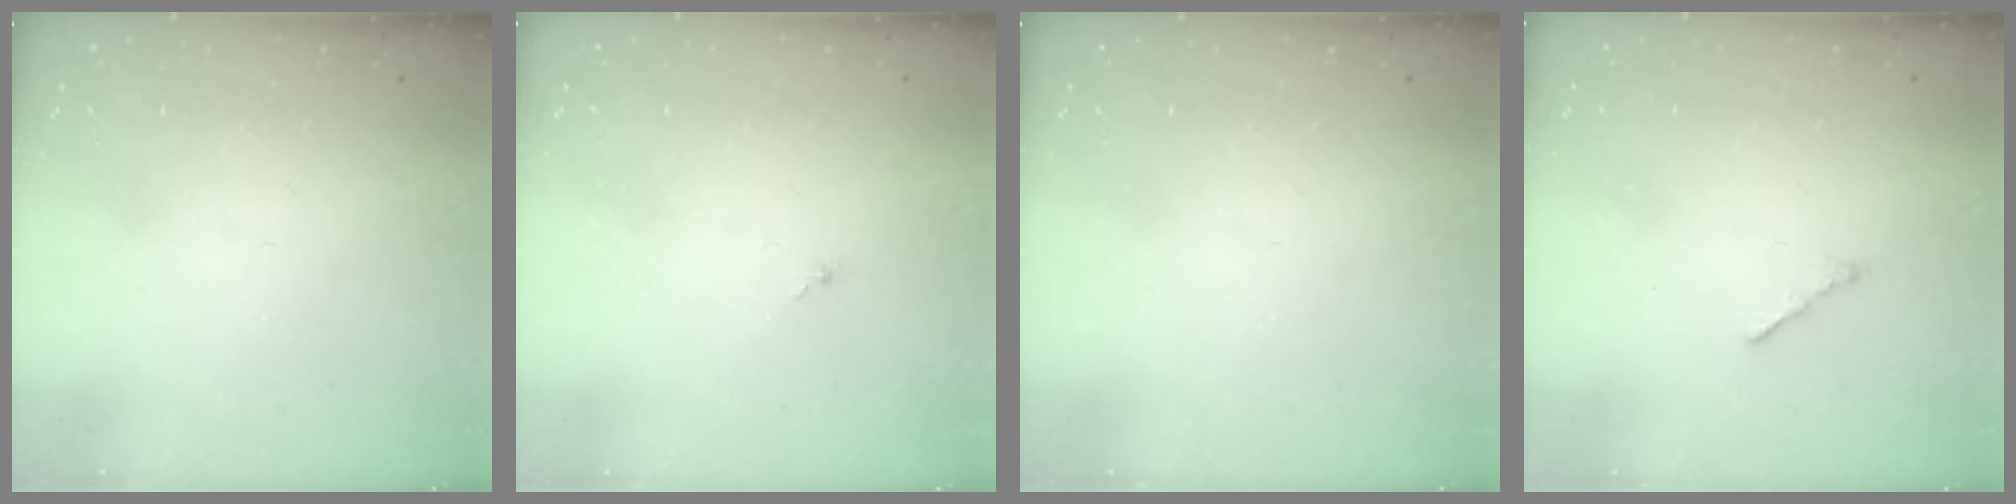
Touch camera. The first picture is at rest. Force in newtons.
{"total": 1.0, "press": 0.8, "slide": 0.5}
{"total": 0.0}
{"total": 0.9, "press": 0.8, "slide": 0.2}